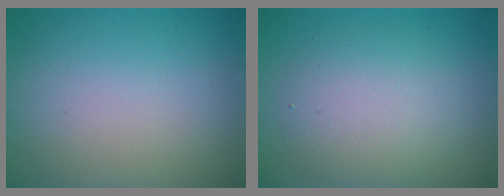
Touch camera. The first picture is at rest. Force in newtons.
{"total": 4.6, "press": 4.6, "slide": 0.2}